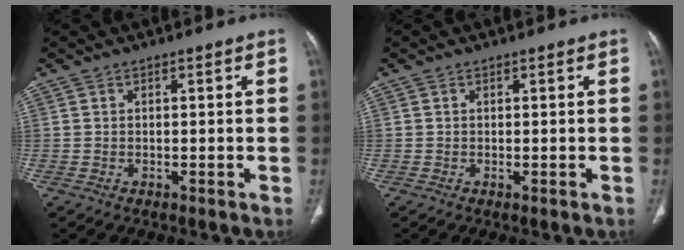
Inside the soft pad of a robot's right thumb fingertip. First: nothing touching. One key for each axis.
{"total": 0.0}